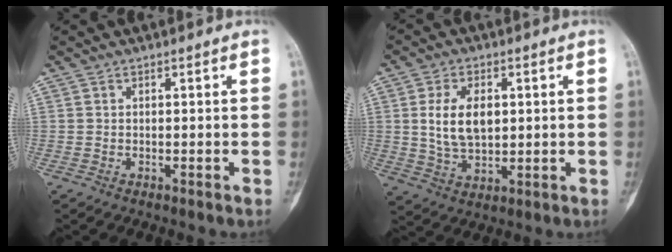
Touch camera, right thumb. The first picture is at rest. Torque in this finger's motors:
{"motor_torque": [1.34, 1.28, 0.91, -0.29, 0.31]}